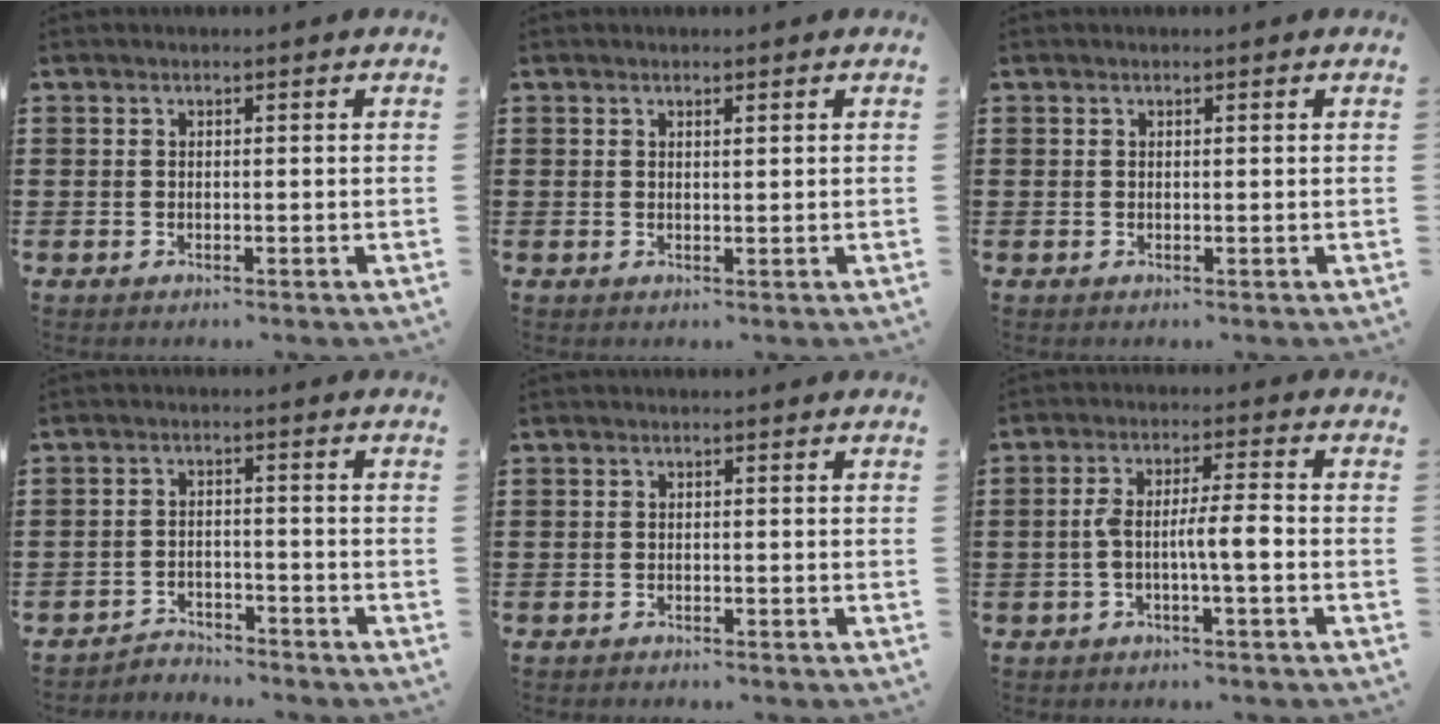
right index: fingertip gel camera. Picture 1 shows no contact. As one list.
[{"total": 0.6, "force": [0.5, 0.1, 0.4], "torque": [-0.009, -0.001, 0.010]}, {"total": 0.0}, {"total": 3.0, "force": [-3.0, 0.3, 0.0], "torque": [-0.009, 0.001, -0.064]}, {"total": 0.6, "force": [-0.6, 0.0, 0.1], "torque": [-0.003, -0.002, -0.011]}, {"total": 5.3, "force": [-1.2, 0.7, 5.2], "torque": [-0.101, 0.002, -0.027]}]